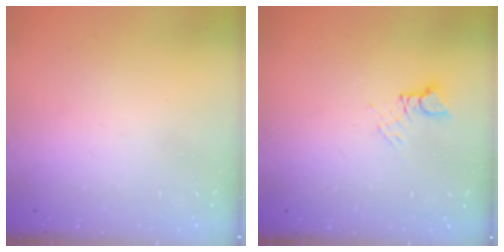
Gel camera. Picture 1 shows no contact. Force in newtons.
{"total": 3.5, "press": 3.5, "slide": 0.3}